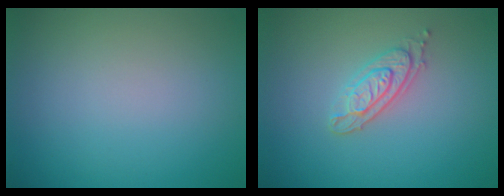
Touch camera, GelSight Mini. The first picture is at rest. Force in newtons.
{"total": 2.6, "press": 2.4, "slide": 1.0}